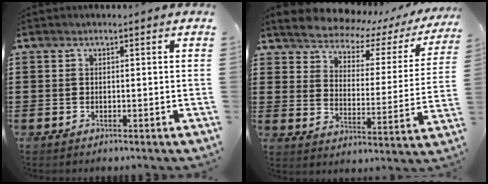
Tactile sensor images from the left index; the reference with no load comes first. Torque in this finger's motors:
{"motor_torque": [2.14, 0.00, 0.50, -0.01]}